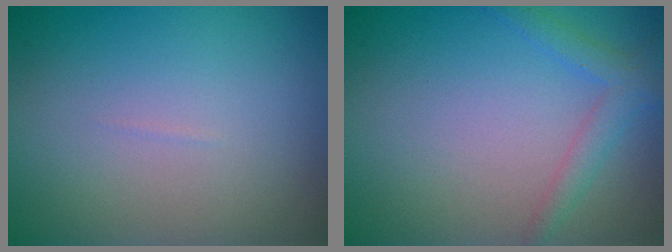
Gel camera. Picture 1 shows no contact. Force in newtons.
{"total": 2.3, "press": 2.3, "slide": 0.2}